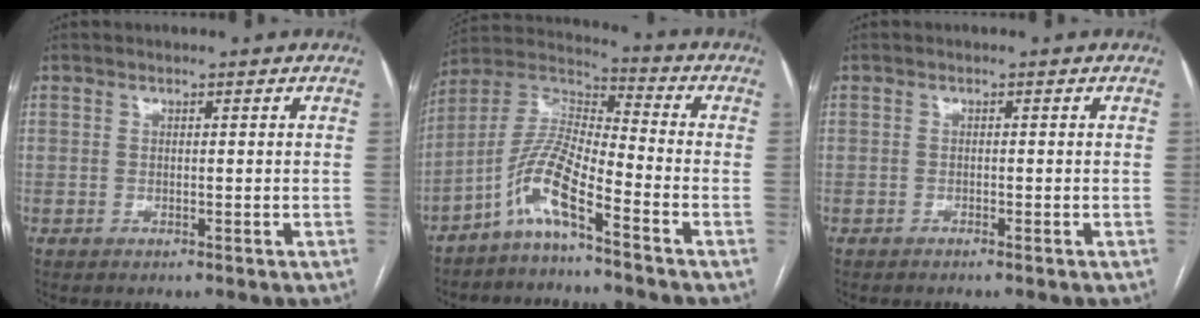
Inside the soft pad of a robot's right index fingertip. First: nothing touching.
{"total": 9.2, "force": [-5.7, 0.7, 7.2], "torque": [-0.157, 0.010, -0.121]}
{"total": 0.6, "force": [-0.5, 0.0, 0.3], "torque": [-0.008, -0.001, -0.009]}